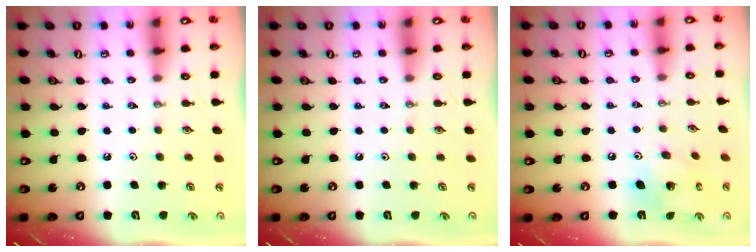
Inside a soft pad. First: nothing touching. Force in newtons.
{"total": 0.0}
{"total": 10.5, "press": 10.5, "slide": 0.8}